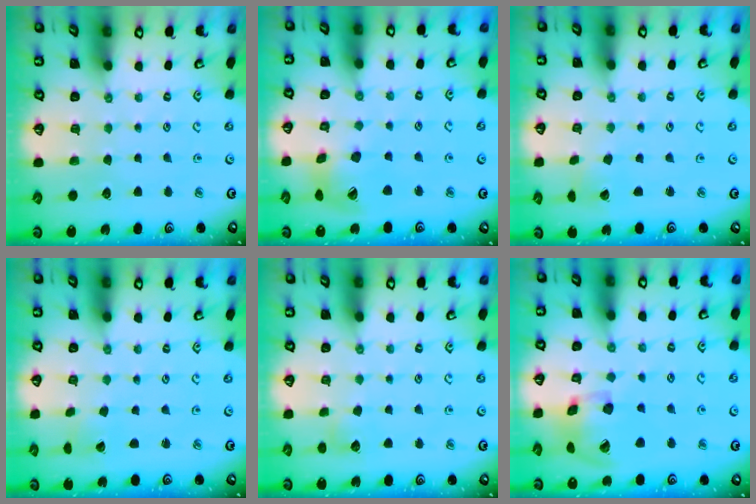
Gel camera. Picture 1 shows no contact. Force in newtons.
{"total": 15.2, "press": 15.0, "slide": 2.2}
{"total": 2.6, "press": 2.6, "slide": 0.1}
{"total": 1.0, "press": 1.0, "slide": 0.1}
{"total": 4.7, "press": 4.7, "slide": 0.6}
{"total": 18.1, "press": 17.9, "slide": 2.8}